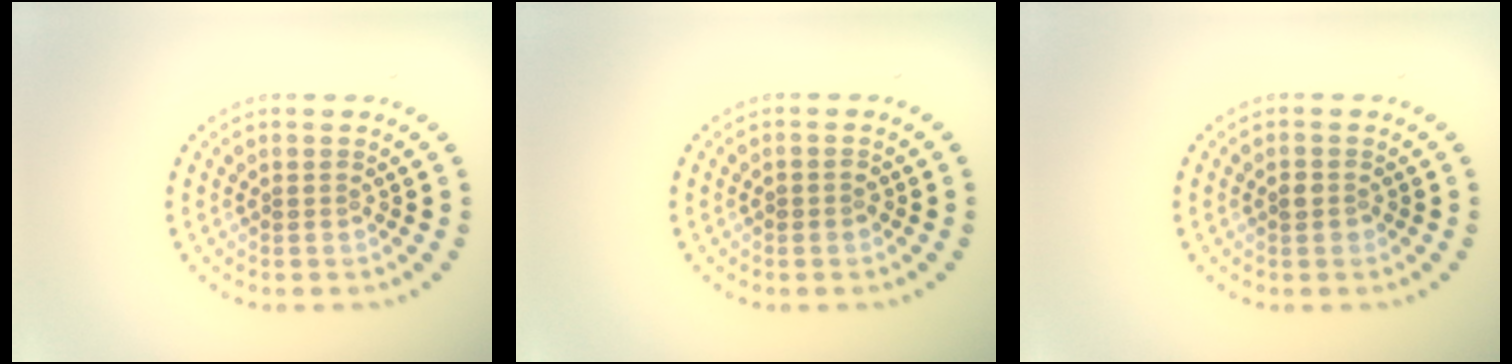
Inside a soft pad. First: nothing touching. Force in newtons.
{"total": 0.9, "press": 0.9, "slide": 0.3}
{"total": 1.1, "press": 1.1, "slide": 0.2}